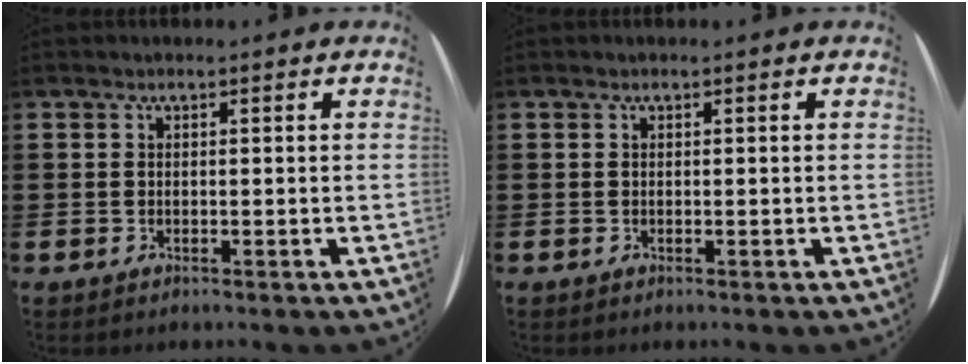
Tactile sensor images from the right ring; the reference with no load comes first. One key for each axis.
{"total": 0.0}